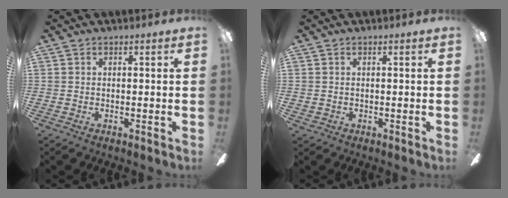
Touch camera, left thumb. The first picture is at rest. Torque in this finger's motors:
{"motor_torque": [-0.39, 0.38, 0.04, -0.17, 0.00]}